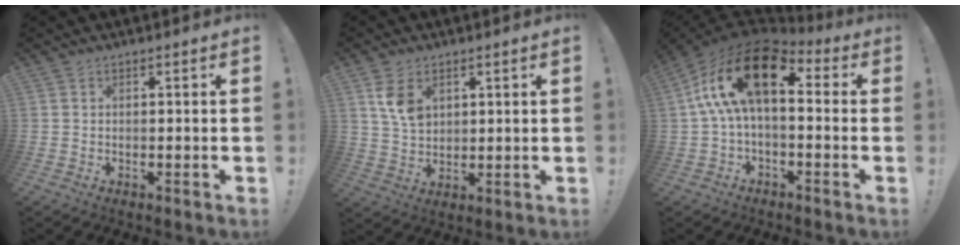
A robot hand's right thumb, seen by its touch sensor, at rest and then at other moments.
{"total": 8.4, "force": [3.7, 5.7, 4.9], "torque": [-0.068, -0.010, 0.071]}
{"total": 18.7, "force": [5.3, 8.9, 15.6], "torque": [-0.275, -0.009, 0.101]}